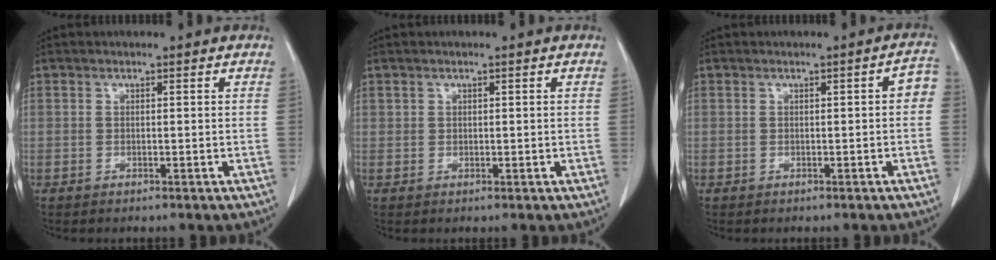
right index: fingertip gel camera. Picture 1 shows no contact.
{"total": 0.7, "force": [0.5, 0.6, 0.0], "torque": [0.010, 0.003, 0.007]}
{"total": 2.4, "force": [-0.1, 0.7, 2.3], "torque": [-0.020, 0.007, -0.003]}